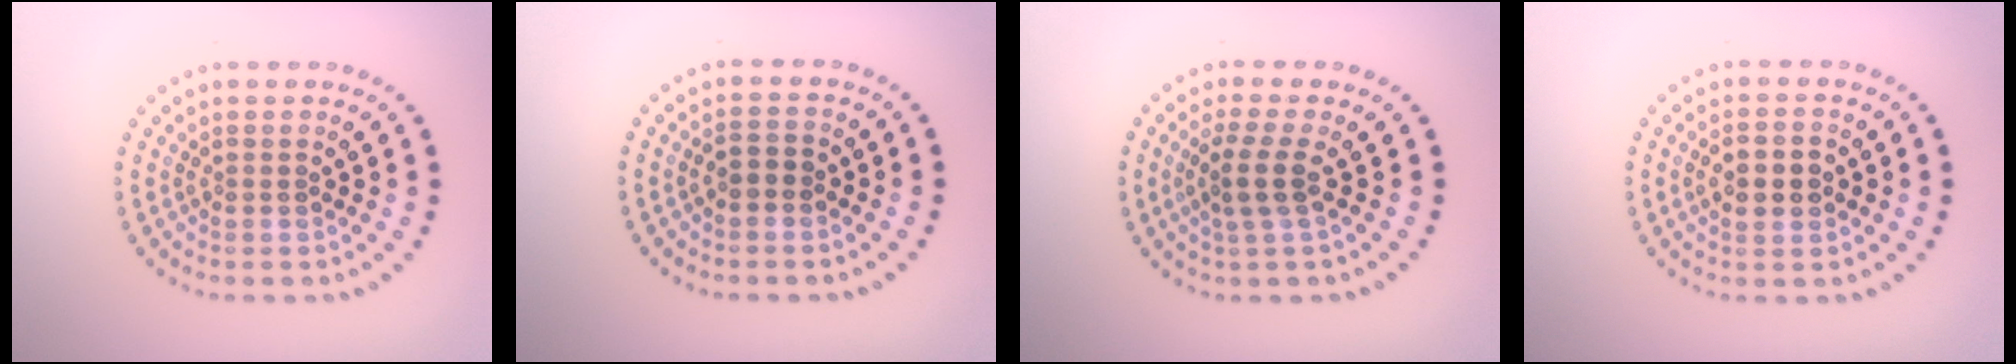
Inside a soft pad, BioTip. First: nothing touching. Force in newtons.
{"total": 1.6, "press": 1.6, "slide": 0.4}
{"total": 2.5, "press": 2.0, "slide": 1.6}
{"total": 3.0, "press": 3.0, "slide": 0.1}